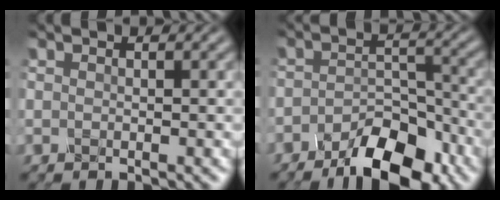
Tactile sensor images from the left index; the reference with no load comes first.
{"total": 6.7, "force": [-4.8, 2.5, 3.8], "torque": [-0.054, 0.002, -0.080]}